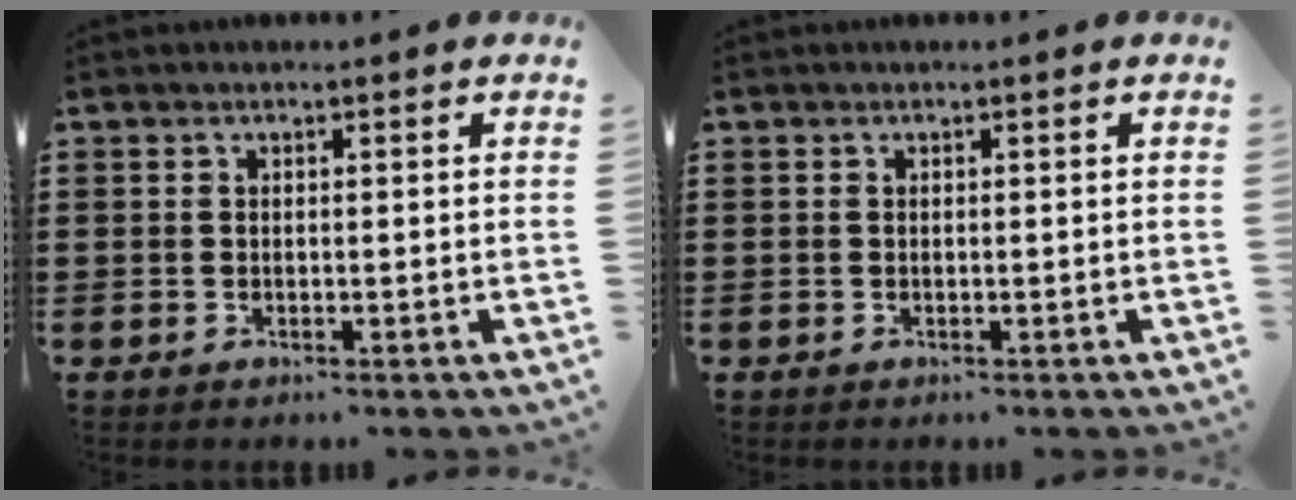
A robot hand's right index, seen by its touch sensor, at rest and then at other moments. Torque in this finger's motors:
{"motor_torque": [-0.11, 0.49, 0.00, -0.01]}